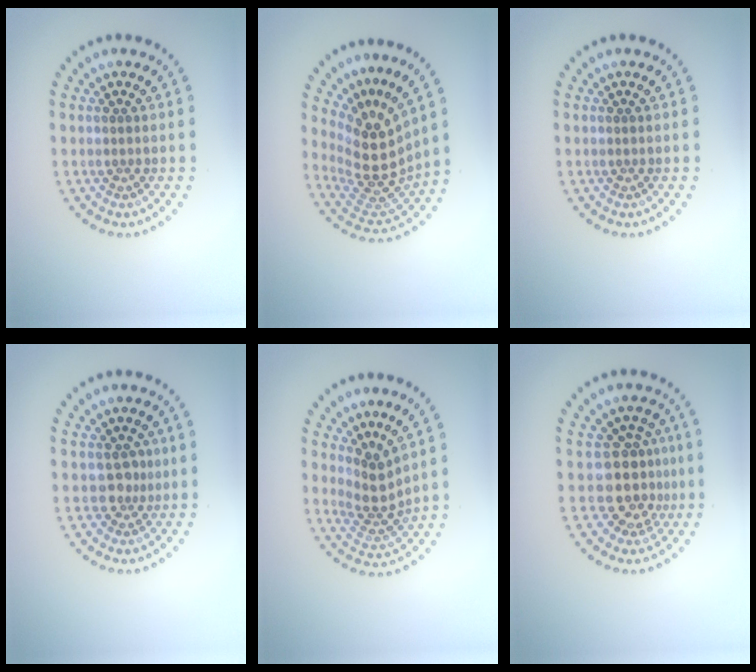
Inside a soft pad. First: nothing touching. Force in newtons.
{"total": 4.7, "press": 3.5, "slide": 3.1}
{"total": 0.0}
{"total": 1.7, "press": 1.3, "slide": 1.1}
{"total": 2.9, "press": 2.0, "slide": 2.2}
{"total": 3.8, "press": 2.9, "slide": 2.5}